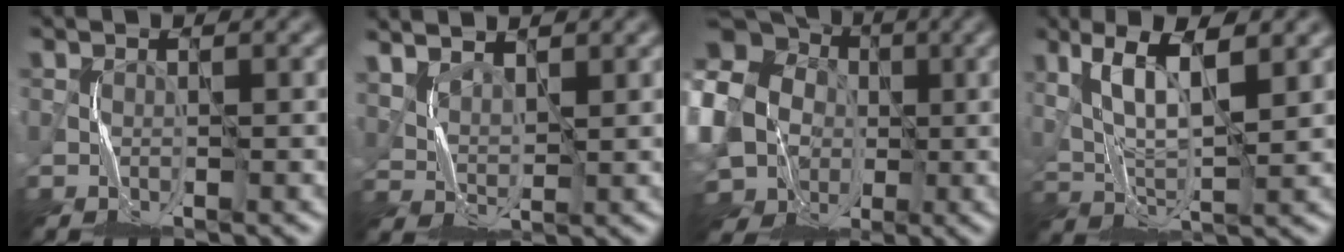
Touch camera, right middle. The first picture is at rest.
{"total": 3.6, "force": [3.1, 1.3, 1.4], "torque": [-0.032, 0.005, 0.053]}
{"total": 20.2, "force": [-0.8, 18.1, 8.8], "torque": [-0.240, 0.006, -0.053]}
{"total": 6.3, "force": [3.3, 1.7, 5.1], "torque": [-0.102, -0.004, 0.071]}